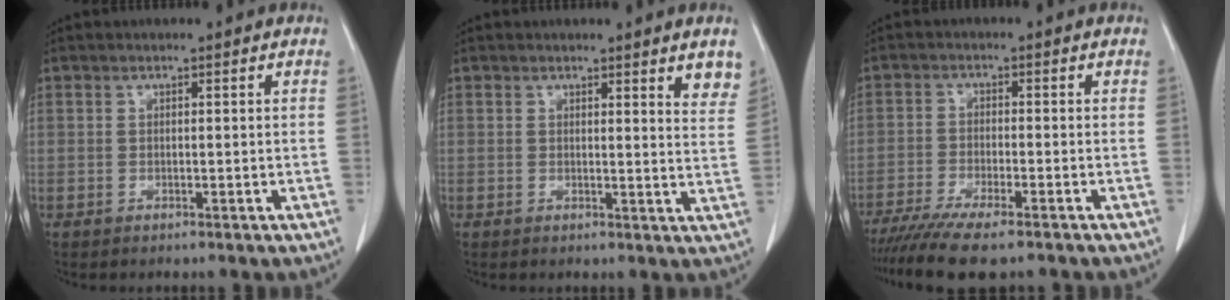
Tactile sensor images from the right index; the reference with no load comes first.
{"total": 4.6, "force": [3.5, 0.5, 3.0], "torque": [-0.031, -0.019, 0.029]}
{"total": 10.4, "force": [-8.4, 1.1, 6.0], "torque": [-0.091, -0.021, -0.134]}